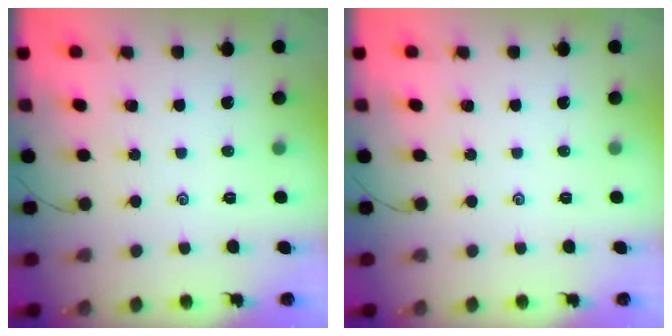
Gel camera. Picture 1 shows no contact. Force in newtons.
{"total": 0.0}